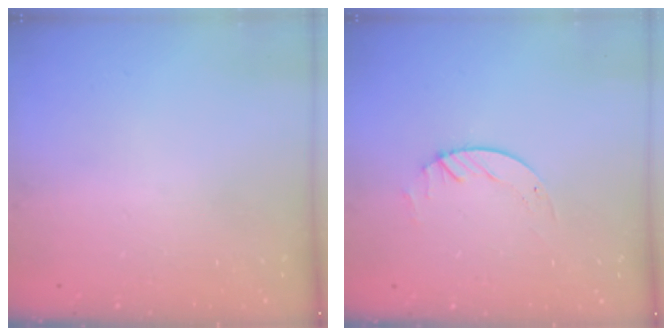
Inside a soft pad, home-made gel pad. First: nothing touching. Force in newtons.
{"total": 2.5, "press": 2.5, "slide": 0.2}